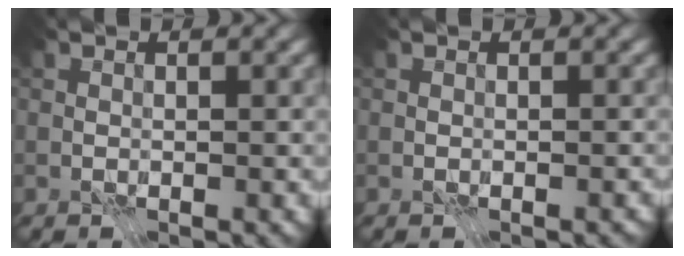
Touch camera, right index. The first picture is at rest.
{"total": 0.0}